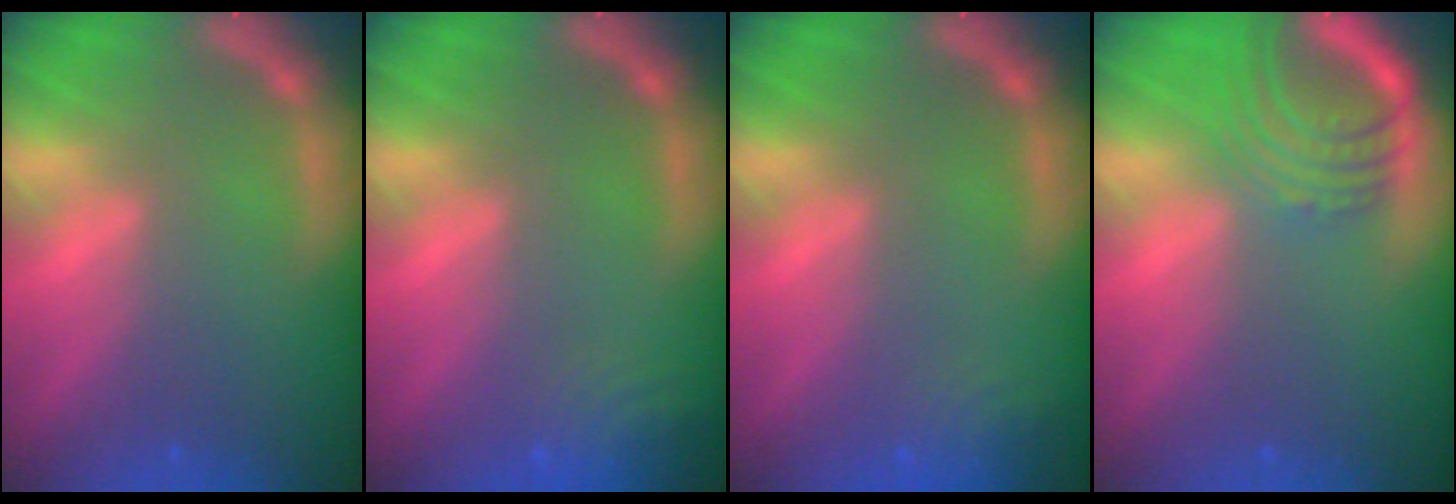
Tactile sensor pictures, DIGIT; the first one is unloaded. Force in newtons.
{"total": 4.6}
{"total": 3.0}
{"total": 6.5}